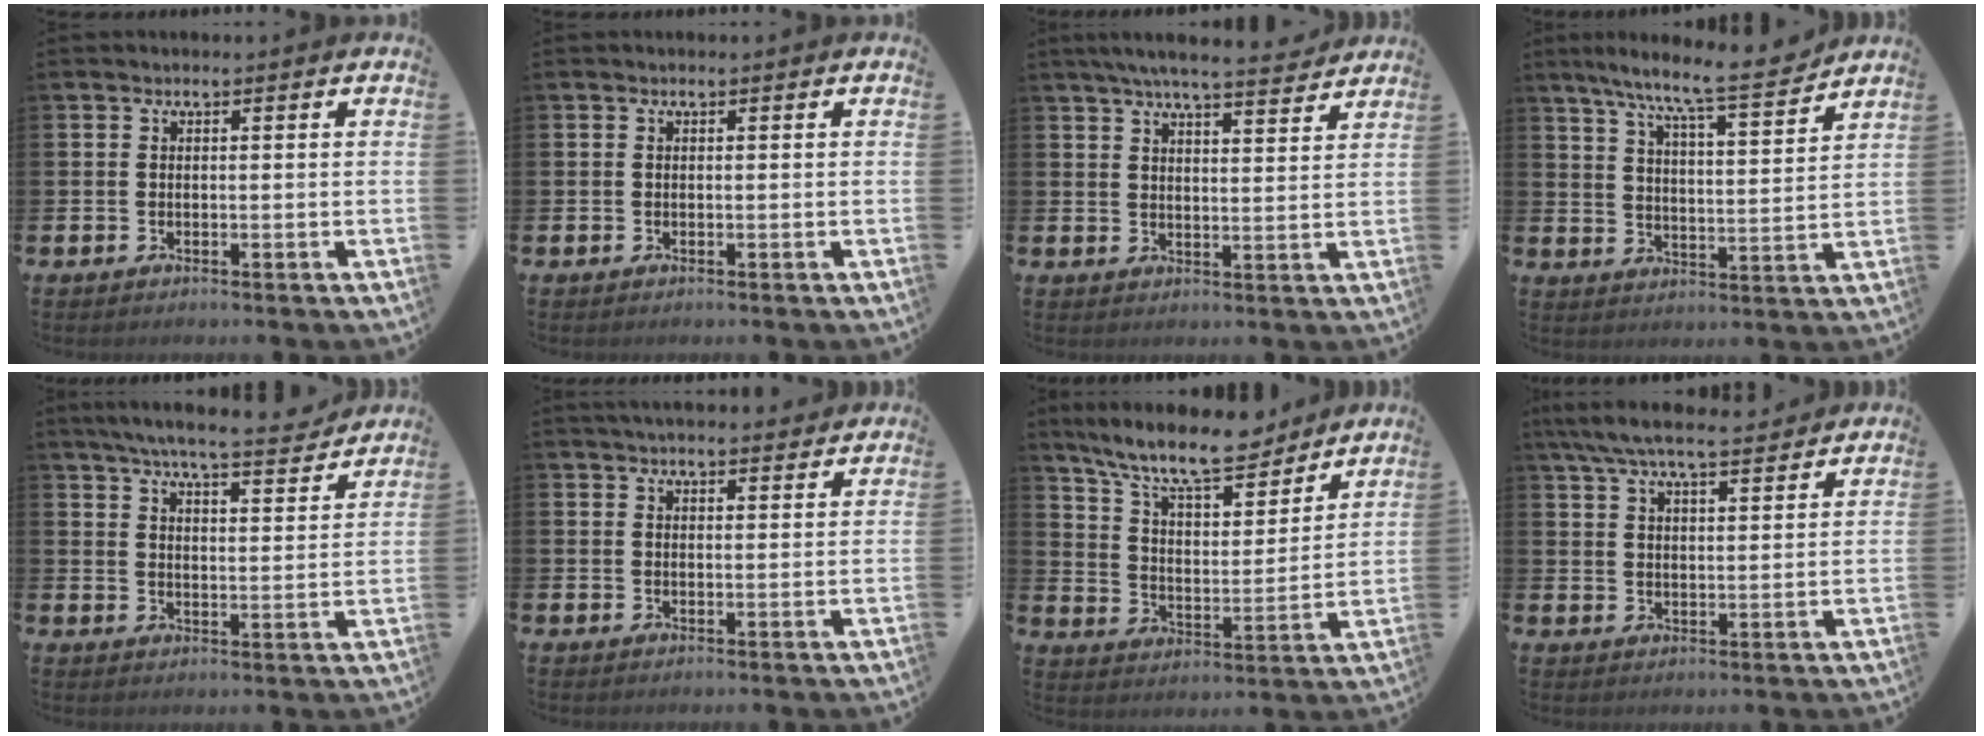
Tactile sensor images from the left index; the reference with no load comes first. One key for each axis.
{"total": 0.0}
{"total": 6.1, "fx": 5.8, "fy": 0.3, "fz": 2.0, "tx": -0.042, "ty": -0.030, "tz": 0.100}
{"total": 9.1, "fx": 8.2, "fy": -0.1, "fz": 3.9, "tx": -0.096, "ty": -0.055, "tz": 0.138}
{"total": 7.2, "fx": 6.7, "fy": 0.5, "fz": 2.4, "tx": -0.055, "ty": -0.042, "tz": 0.114}
{"total": 3.2, "fx": 3.1, "fy": 0.3, "fz": 0.5, "tx": -0.011, "ty": -0.012, "tz": 0.056}
{"total": 11.9, "fx": 10.5, "fy": 2.6, "fz": 5.0, "tx": -0.124, "ty": -0.062, "tz": 0.186}
{"total": 7.4, "fx": 6.8, "fy": 1.1, "fz": 2.6, "tx": -0.068, "ty": -0.029, "tz": 0.122}